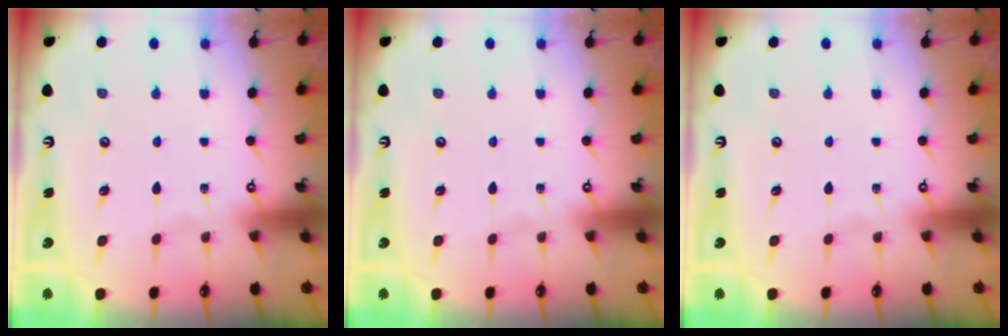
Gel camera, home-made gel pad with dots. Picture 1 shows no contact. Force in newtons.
{"total": 0.0}
{"total": 0.0}